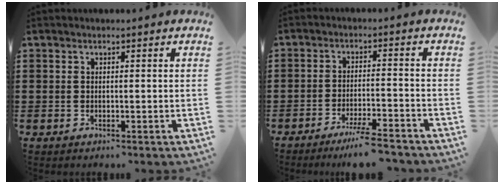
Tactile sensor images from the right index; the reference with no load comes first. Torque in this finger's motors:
{"motor_torque": [0.18, -0.17, 0.14, 0.06]}